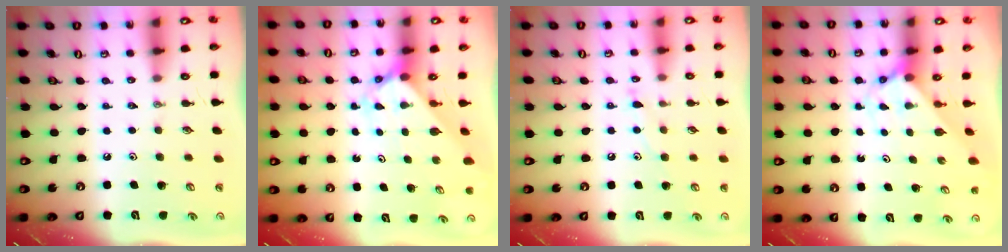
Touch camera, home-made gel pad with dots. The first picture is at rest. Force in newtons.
{"total": 2.4, "press": 2.4, "slide": 0.3}
{"total": 7.7, "press": 7.7, "slide": 0.6}
{"total": 2.3, "press": 2.3, "slide": 0.2}